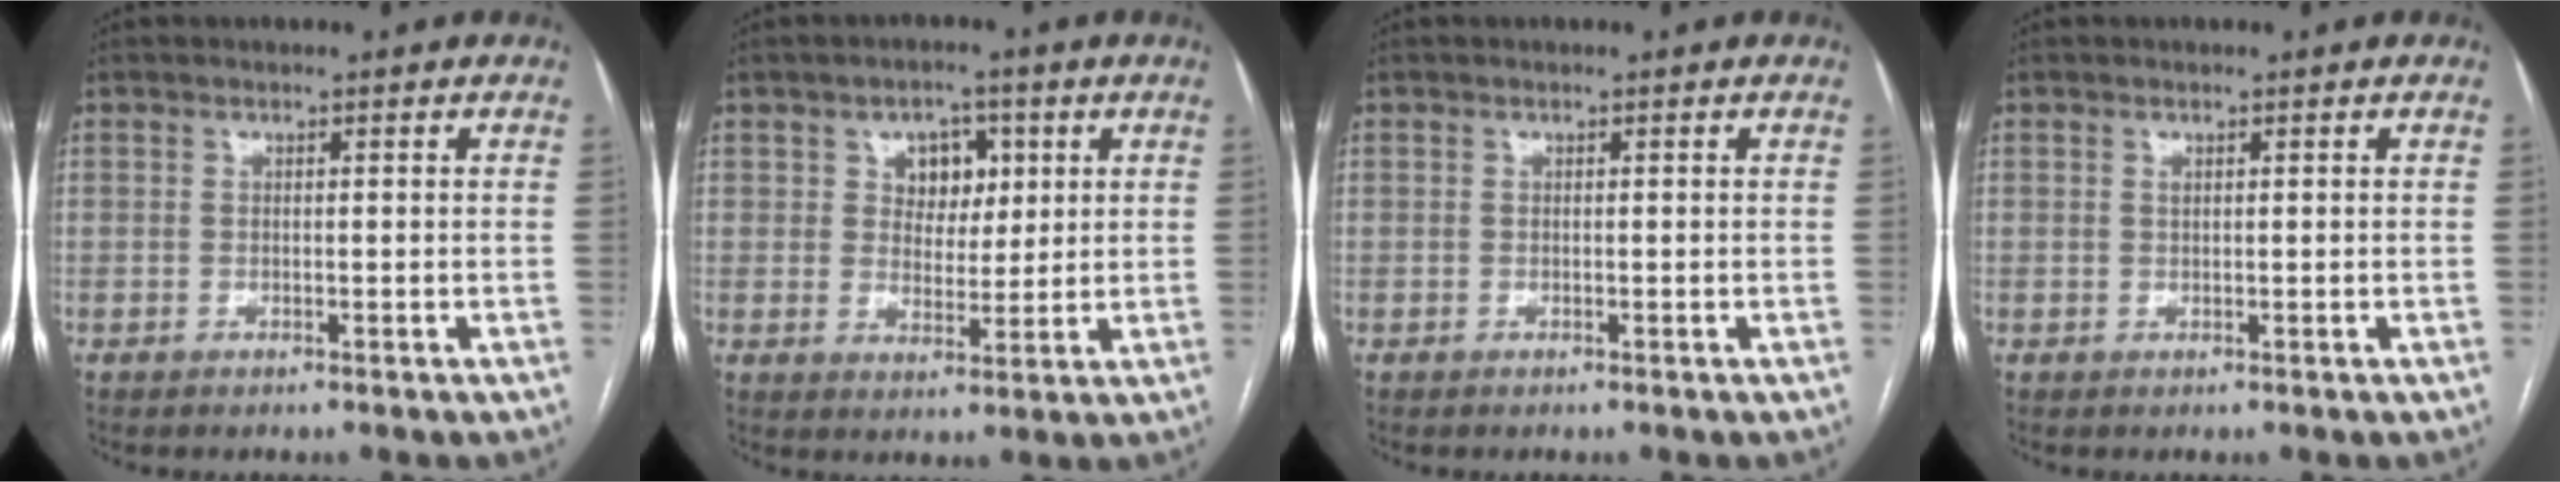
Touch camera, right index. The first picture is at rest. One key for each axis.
{"total": 6.0, "fx": 2.1, "fy": 4.4, "fz": 3.5, "tx": -0.048, "ty": 0.013, "tz": 0.038}
{"total": 0.0}
{"total": 0.5, "fx": 0.2, "fy": 0.3, "fz": 0.4, "tx": -0.009, "ty": 0.000, "tz": 0.004}